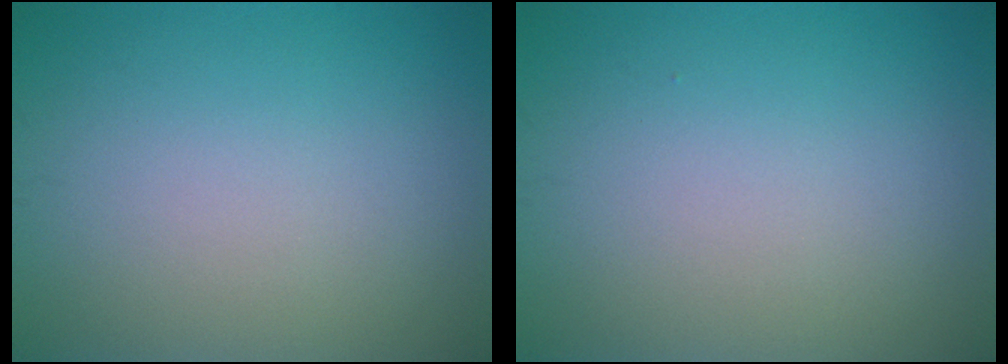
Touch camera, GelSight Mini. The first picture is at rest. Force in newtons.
{"total": 0.0}